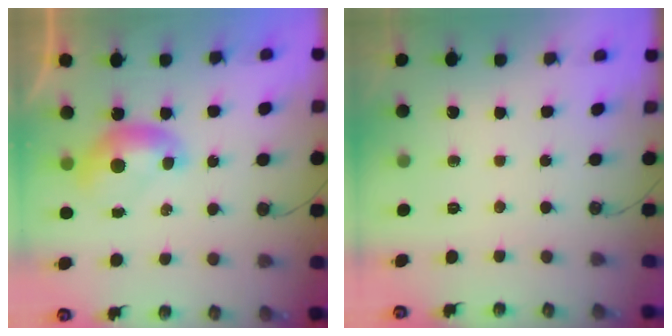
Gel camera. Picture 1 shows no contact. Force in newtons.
{"total": 0.0}